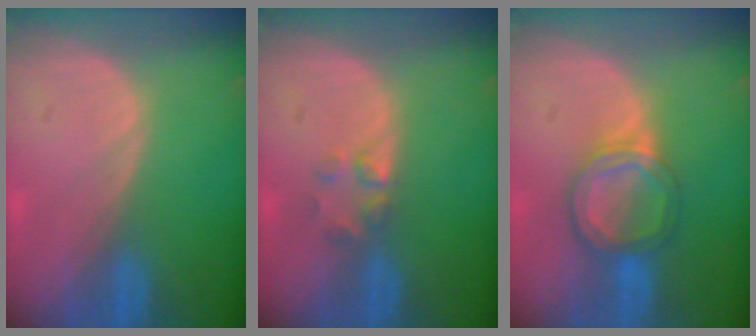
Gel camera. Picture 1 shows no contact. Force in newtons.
{"total": 2.2, "press": 2.2, "slide": 0.2}
{"total": 6.1, "press": 5.5, "slide": 2.7}